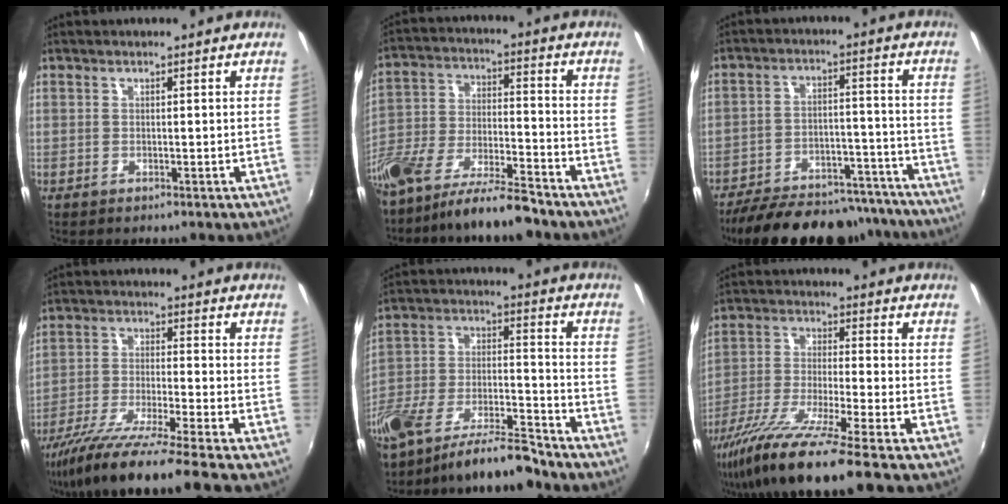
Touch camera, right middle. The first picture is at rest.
{"total": 14.2, "force": [-10.6, 3.9, 8.5], "torque": [-0.182, -0.013, -0.192]}
{"total": 26.2, "force": [-22.7, 8.7, 9.9], "torque": [-0.189, 0.017, -0.292]}
{"total": 14.6, "force": [-12.1, -1.6, 7.9], "torque": [-0.160, -0.038, -0.213]}
{"total": 11.8, "force": [-9.4, 2.8, 6.6], "torque": [-0.132, 0.002, -0.168]}
{"total": 14.6, "force": [-11.3, -1.2, 9.2], "torque": [-0.183, -0.041, -0.204]}